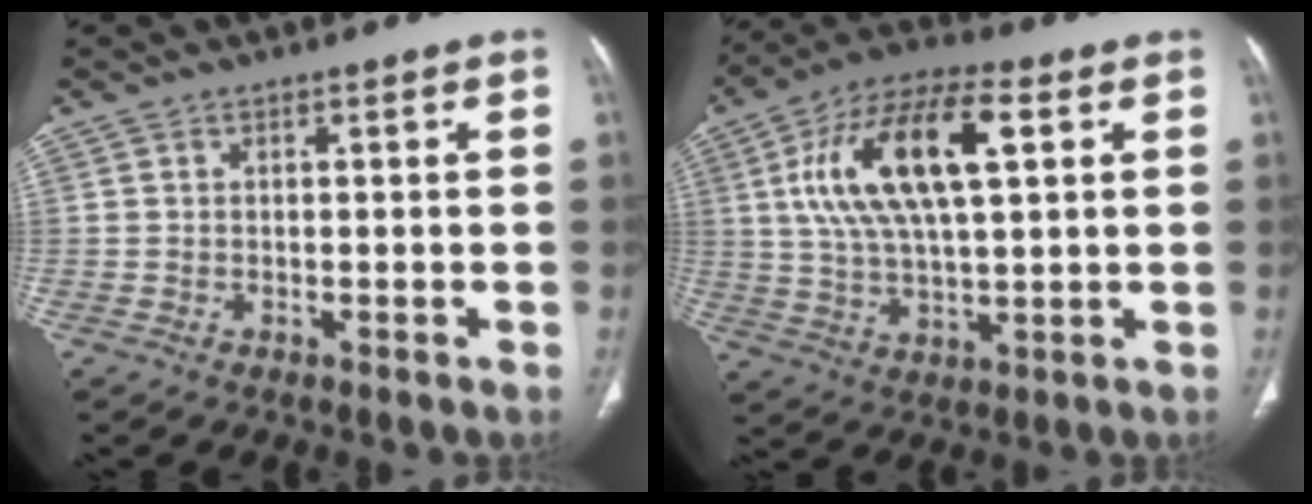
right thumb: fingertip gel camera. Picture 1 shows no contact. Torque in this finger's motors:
{"motor_torque": [-1.16, 2.23, 1.60, 0.13, 0.24]}